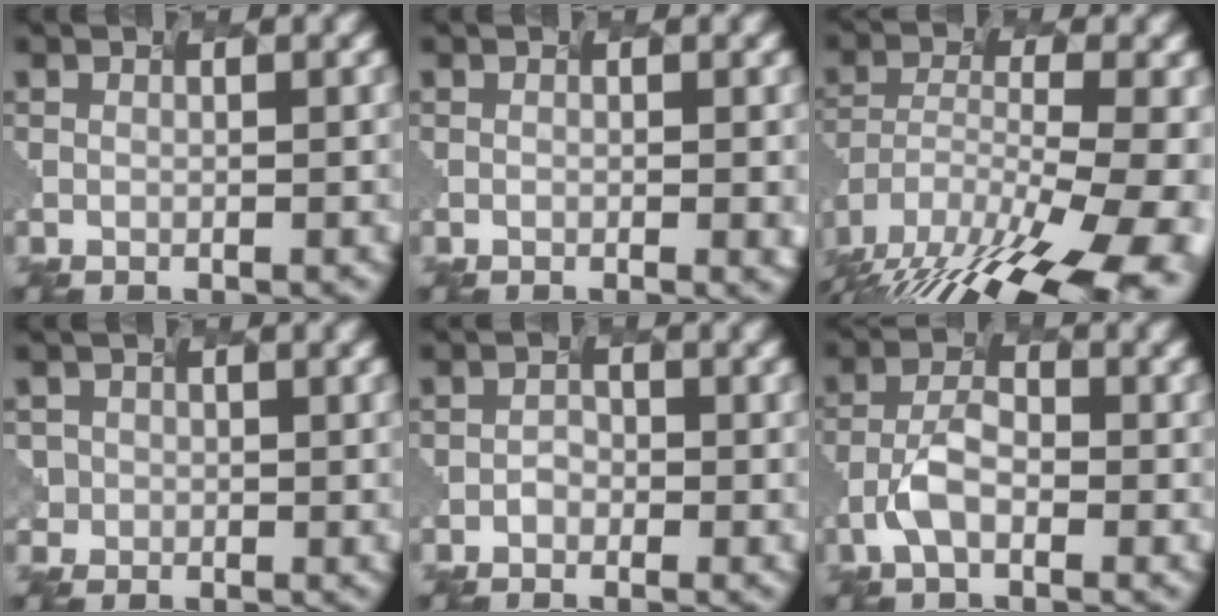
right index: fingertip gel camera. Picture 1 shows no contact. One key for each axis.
{"total": 1.1, "fx": -0.3, "fy": 0.0, "fz": 1.0, "tx": -0.010, "ty": -0.001, "tz": 0.002}
{"total": 18.4, "fx": -13.0, "fy": 6.9, "fz": 11.0, "tx": -0.202, "ty": -0.034, "tz": -0.171}
{"total": 1.8, "fx": 0.2, "fy": 1.7, "fz": -0.1, "tx": 0.002, "ty": -0.003, "tz": 0.009}
{"total": 1.2, "fx": -1.1, "fy": 0.6, "fz": -0.1, "tx": 0.001, "ty": 0.003, "tz": -0.016}
{"total": 3.2, "fx": -2.1, "fy": 1.4, "fz": 2.0, "tx": -0.045, "ty": 0.006, "tz": -0.039}